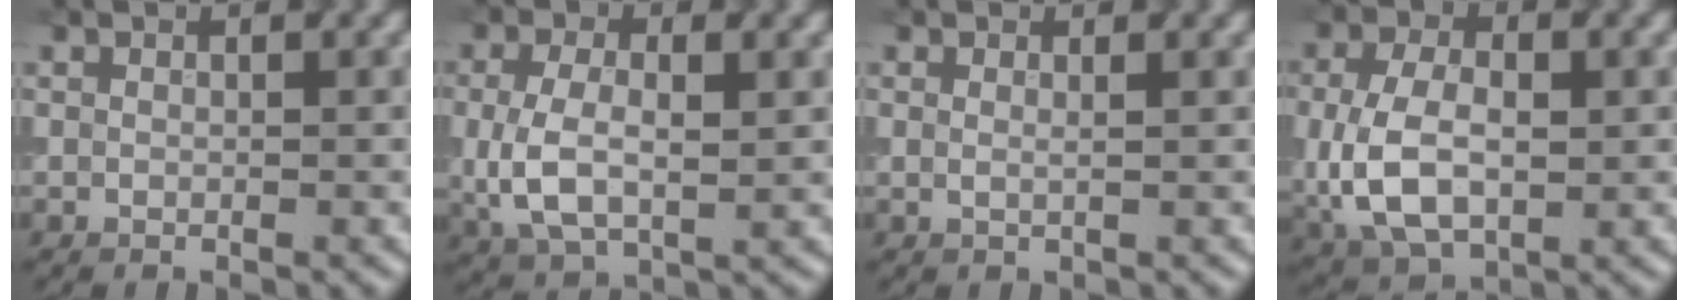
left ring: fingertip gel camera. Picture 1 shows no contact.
{"total": 5.3, "force": [0.0, 2.9, 4.4], "torque": [-0.098, -0.003, 0.000]}
{"total": 0.8, "force": [0.4, 0.3, 0.6], "torque": [-0.007, -0.005, 0.001]}
{"total": 7.5, "force": [-0.6, 4.7, 5.8], "torque": [-0.130, -0.005, -0.011]}